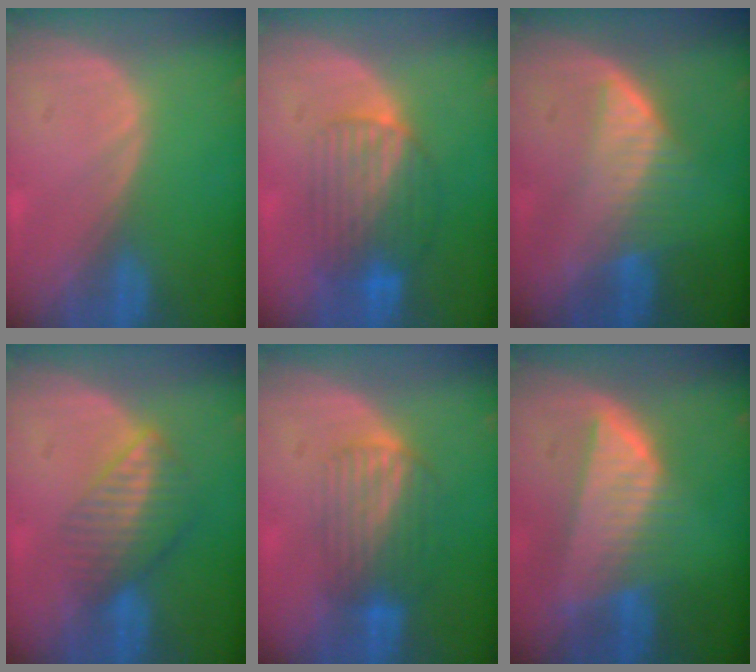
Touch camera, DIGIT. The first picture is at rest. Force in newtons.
{"total": 7.4, "press": 7.2, "slide": 1.7}
{"total": 6.7, "press": 5.9, "slide": 3.2}
{"total": 6.7, "press": 5.7, "slide": 3.5}
{"total": 6.7, "press": 6.1, "slide": 2.8}
{"total": 8.2, "press": 7.2, "slide": 3.9}